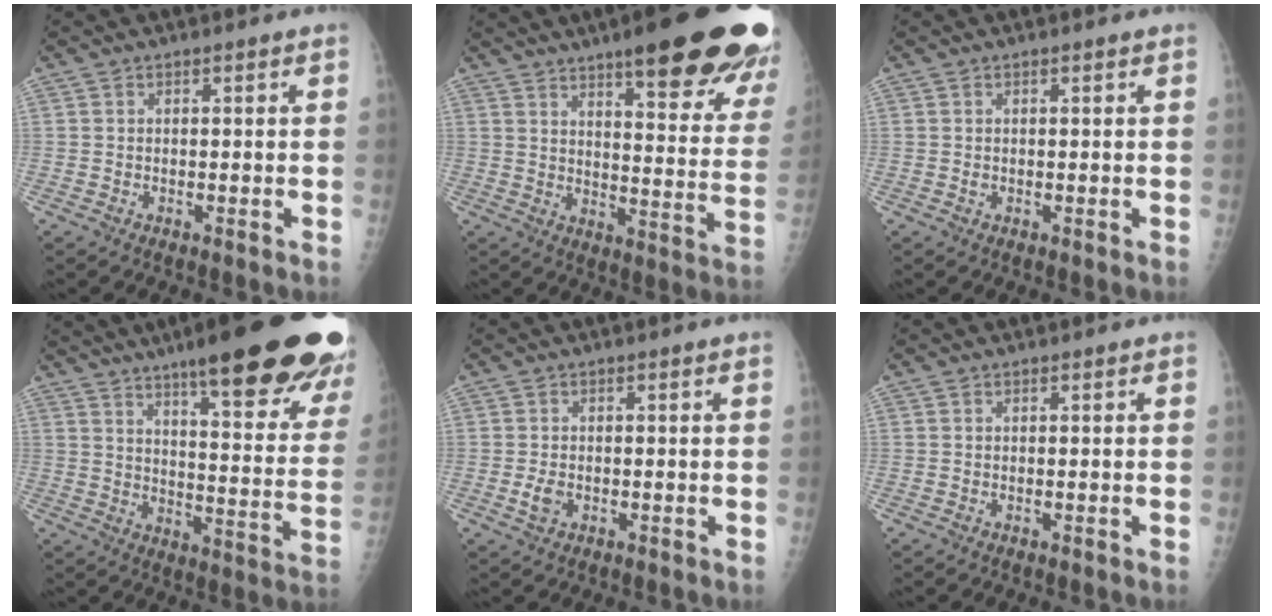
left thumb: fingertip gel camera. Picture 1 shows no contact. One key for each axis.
{"total": 26.8, "fx": 17.7, "fy": 5.7, "fz": 19.3, "tx": -0.207, "ty": -0.064, "tz": 0.227}
{"total": 0.7, "fx": 0.2, "fy": 0.5, "fz": 0.5, "tx": -0.004, "ty": 0.001, "tz": 0.004}
{"total": 29.6, "fx": 19.7, "fy": 5.8, "fz": 21.3, "tx": -0.229, "ty": -0.074, "tz": 0.264}
{"total": 2.3, "fx": -0.6, "fy": 1.5, "fz": 1.7, "tx": -0.032, "ty": 0.001, "tz": -0.010}
{"total": 0.0}